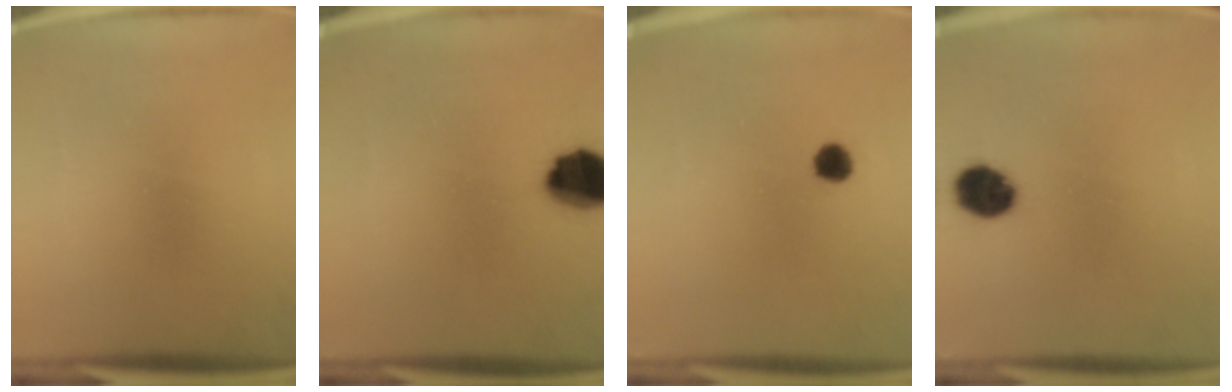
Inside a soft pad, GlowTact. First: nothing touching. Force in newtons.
{"total": 10.8}
{"total": 3.0}
{"total": 7.5}